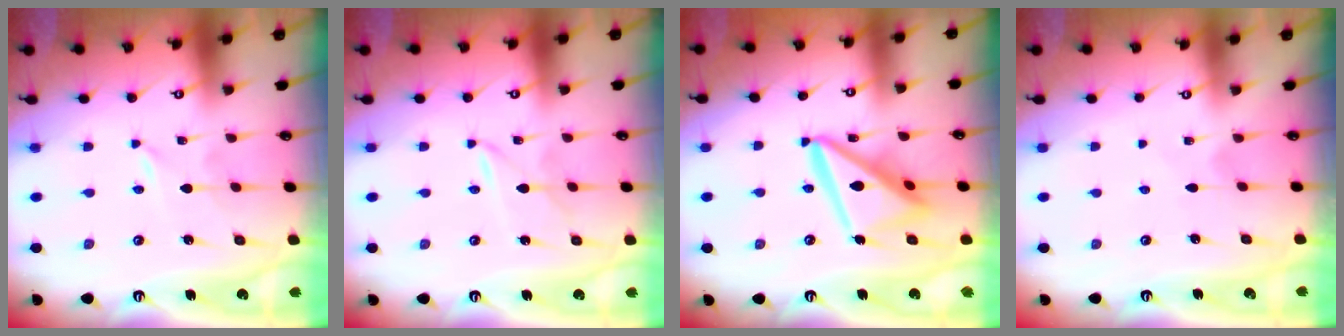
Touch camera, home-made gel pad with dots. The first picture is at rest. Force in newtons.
{"total": 2.7, "press": 2.7, "slide": 0.3}
{"total": 15.8, "press": 15.7, "slide": 1.9}
{"total": 2.6, "press": 2.6, "slide": 0.4}